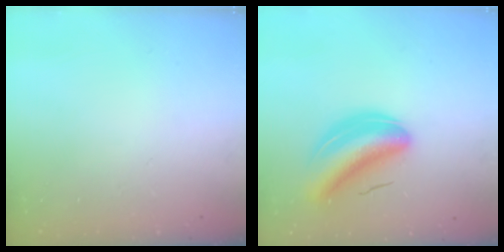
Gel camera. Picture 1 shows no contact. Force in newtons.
{"total": 10.0, "press": 9.6, "slide": 2.8}